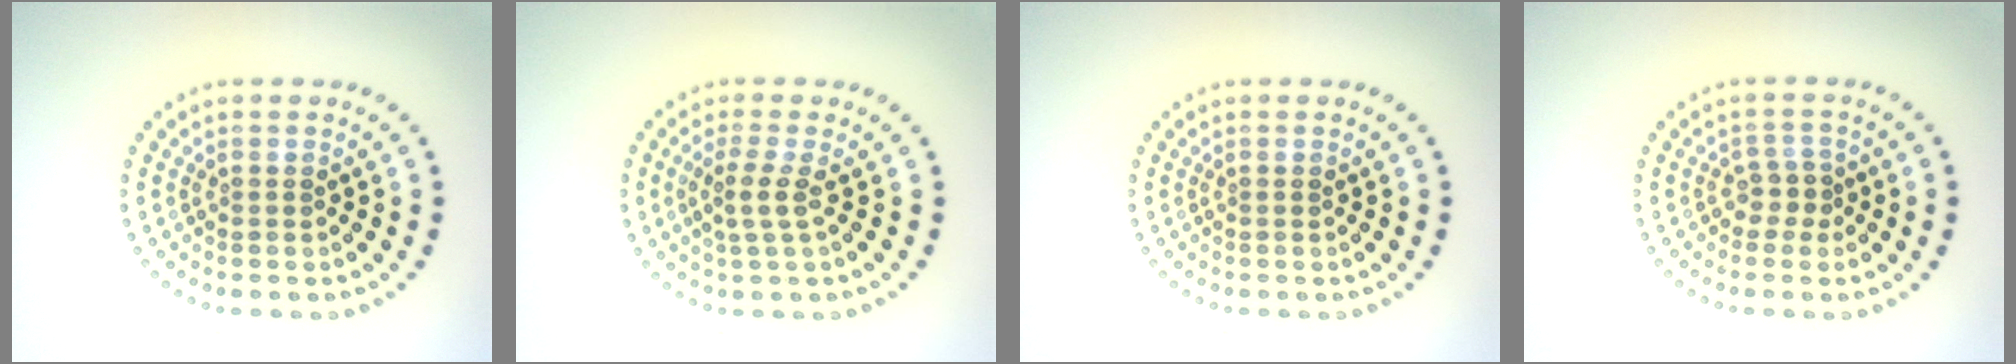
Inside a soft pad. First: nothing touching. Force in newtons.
{"total": 2.1, "press": 1.6, "slide": 1.4}
{"total": 0.0}
{"total": 1.6, "press": 1.3, "slide": 1.0}